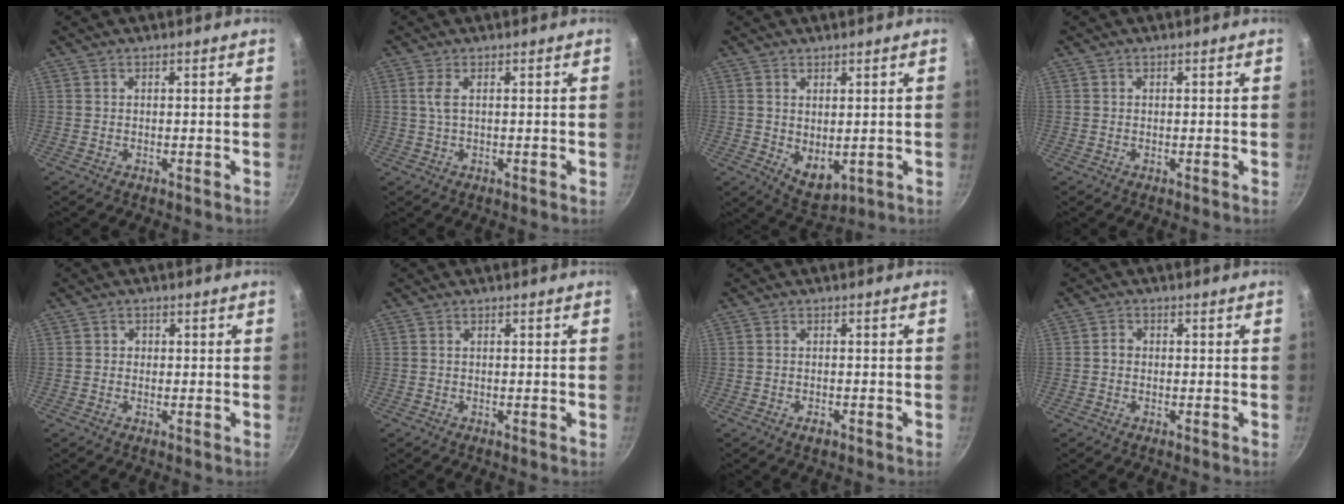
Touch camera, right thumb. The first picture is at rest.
{"total": 2.3, "force": [0.4, 0.6, 2.2], "torque": [-0.051, 0.001, 0.010]}
{"total": 5.9, "force": [0.7, 3.6, 4.7], "torque": [-0.061, -0.021, 0.025]}
{"total": 0.0}
{"total": 1.1, "force": [0.0, 1.1, 0.3], "torque": [0.002, -0.001, -0.002]}
{"total": 0.0}
{"total": 1.7, "force": [-1.0, 0.8, 1.1], "torque": [-0.023, 0.006, -0.018]}
{"total": 1.2, "force": [-0.2, 1.0, 0.6], "torque": [-0.009, 0.006, -0.005]}